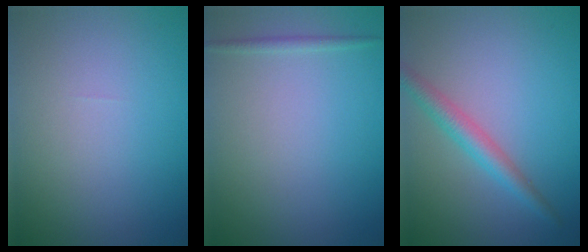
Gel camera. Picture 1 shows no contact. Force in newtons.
{"total": 0.8, "press": 0.8, "slide": 0.1}
{"total": 2.8, "press": 2.8, "slide": 0.0}